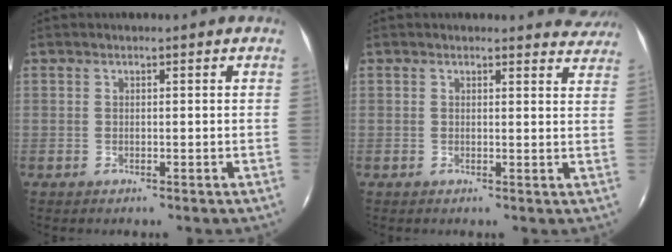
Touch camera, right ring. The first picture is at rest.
{"total": 6.6, "force": [6.4, 1.3, 0.6], "torque": [0.000, 0.008, 0.062]}